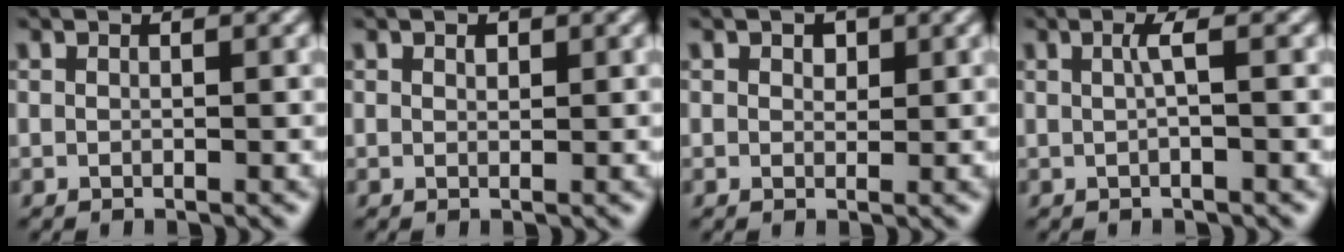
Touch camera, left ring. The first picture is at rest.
{"total": 0.5, "force": [0.4, 0.3, 0.2], "torque": [-0.004, -0.001, 0.005]}
{"total": 1.1, "force": [0.6, 0.7, 0.5], "torque": [-0.006, -0.001, 0.007]}
{"total": 1.4, "force": [0.1, 0.1, 1.3], "torque": [-0.029, 0.004, 0.000]}